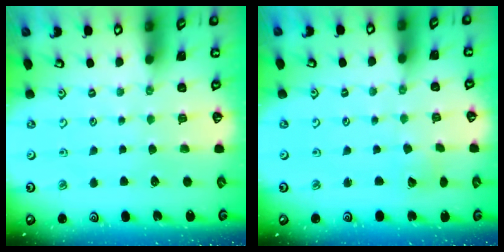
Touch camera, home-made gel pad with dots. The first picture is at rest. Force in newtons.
{"total": 2.9, "press": 2.9, "slide": 0.3}